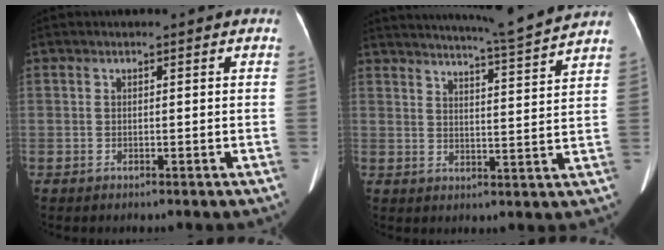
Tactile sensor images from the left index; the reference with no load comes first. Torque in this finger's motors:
{"motor_torque": [0.85, -1.28, 0.09, 0.04]}